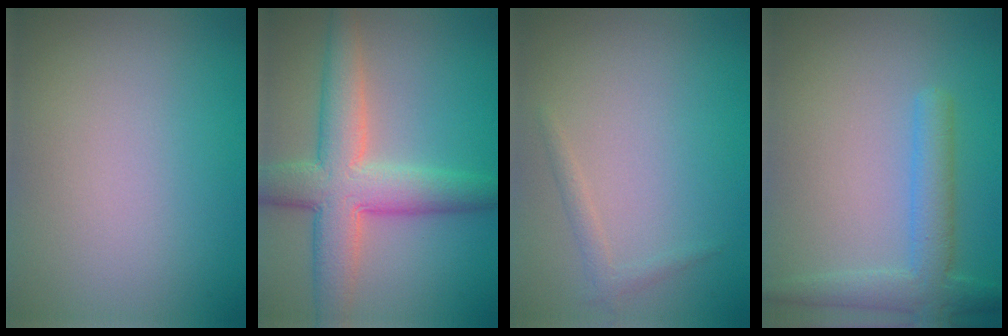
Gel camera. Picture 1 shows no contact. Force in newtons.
{"total": 7.2, "press": 7.2, "slide": 0.1}
{"total": 1.0, "press": 1.0, "slide": 0.0}
{"total": 3.8, "press": 3.8, "slide": 0.2}